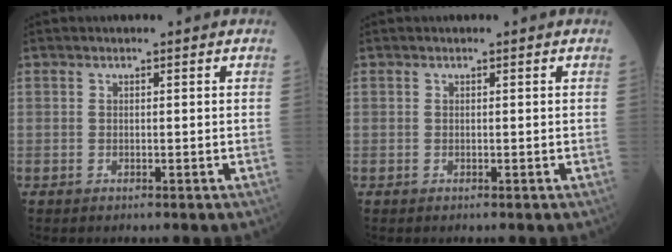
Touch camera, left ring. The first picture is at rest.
{"total": 0.0}